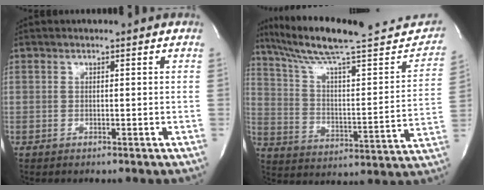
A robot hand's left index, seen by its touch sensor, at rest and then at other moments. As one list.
[{"total": 26.7, "force": [23.2, 3.6, 12.9], "torque": [-0.199, -0.016, 0.326]}]